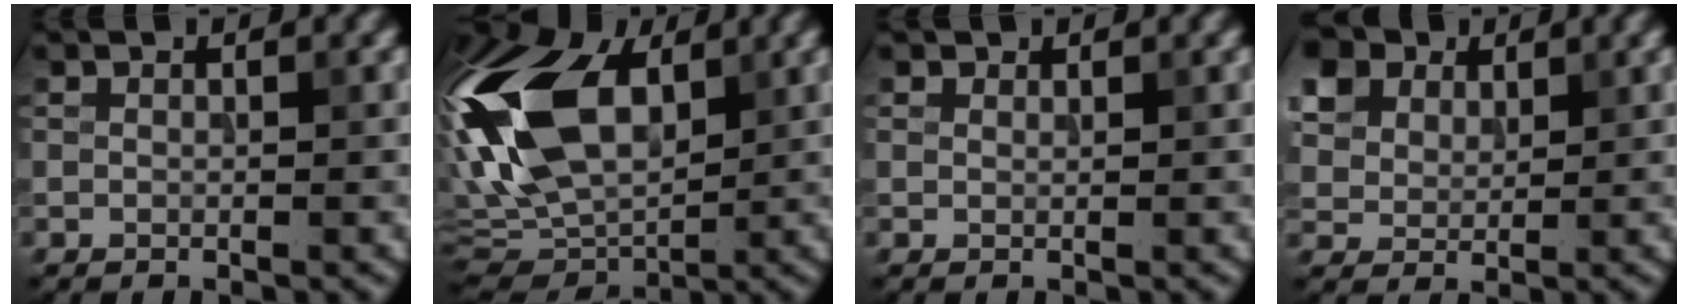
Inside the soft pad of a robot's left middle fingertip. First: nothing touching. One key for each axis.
{"total": 14.8, "fx": 3.6, "fy": 8.8, "fz": 11.3, "tx": -0.253, "ty": 0.027, "tz": 0.046}
{"total": 0.7, "fx": 0.6, "fy": 0.3, "fz": 0.0, "tx": 0.001, "ty": -0.002, "tz": 0.008}
{"total": 11.7, "fx": 7.2, "fy": 7.7, "fz": 5.1, "tx": -0.146, "ty": 0.033, "tz": 0.122}